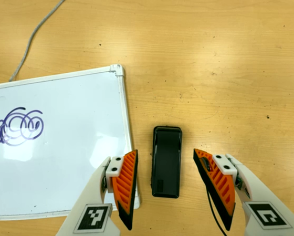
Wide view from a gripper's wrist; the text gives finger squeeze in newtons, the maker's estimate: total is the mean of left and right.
{"total": 0.0}